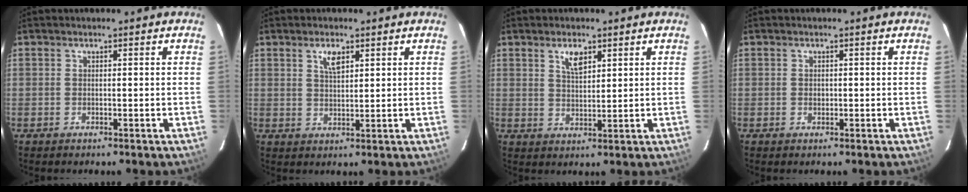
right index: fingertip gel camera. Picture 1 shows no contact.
{"total": 3.5, "force": [1.9, 1.5, 2.6], "torque": [-0.044, 0.003, 0.036]}
{"total": 4.1, "force": [2.3, 1.8, 2.8], "torque": [-0.048, 0.002, 0.043]}
{"total": 0.9, "force": [0.0, 0.8, 0.4], "torque": [-0.006, 0.001, 0.001]}